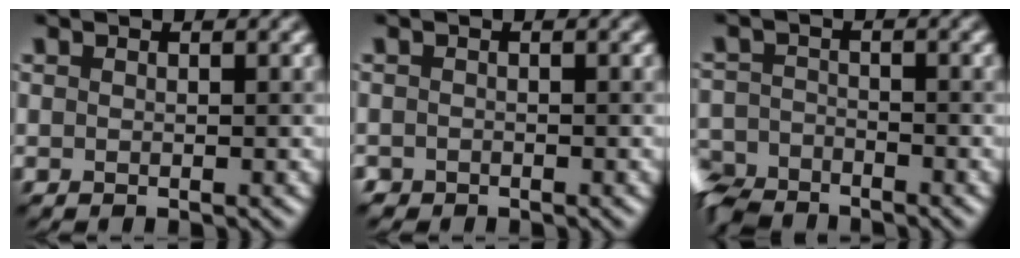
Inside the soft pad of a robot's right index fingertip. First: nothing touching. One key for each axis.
{"total": 0.7, "fx": -0.5, "fy": 0.5, "fz": -0.1, "tx": 0.008, "ty": 0.000, "tz": -0.009}
{"total": 5.6, "fx": -4.9, "fy": 2.3, "fz": 1.6, "tx": -0.034, "ty": -0.011, "tz": -0.098}